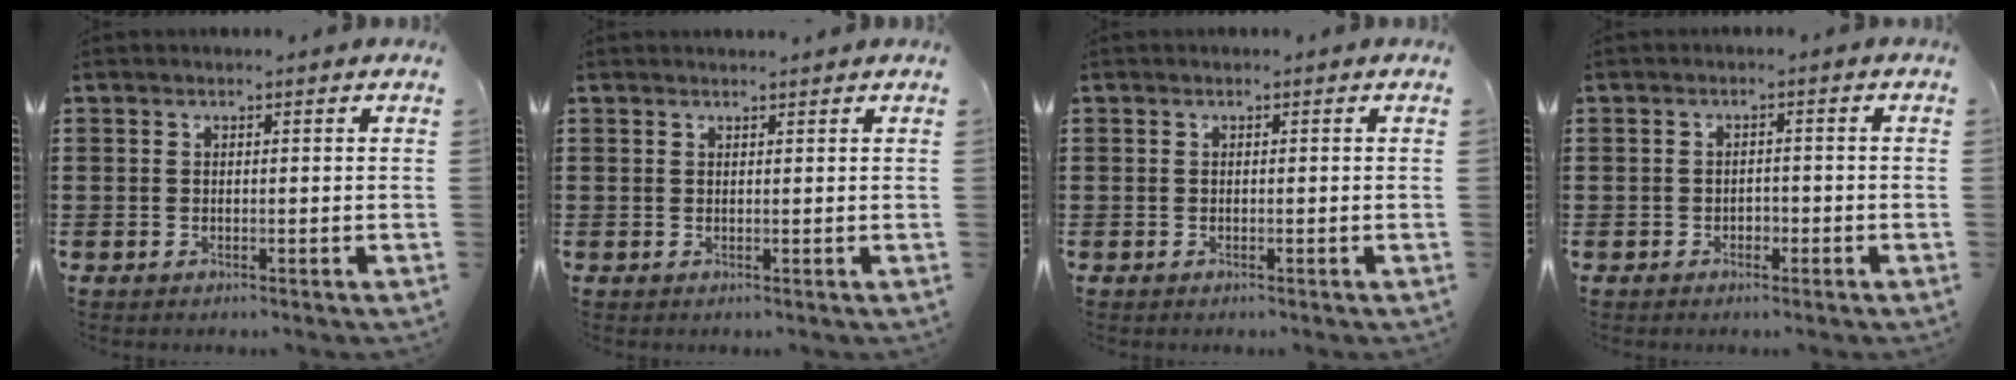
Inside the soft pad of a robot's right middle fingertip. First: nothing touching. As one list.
[{"total": 0.9, "force": [0.9, -0.1, 0.0], "torque": [-0.001, -0.004, 0.017]}, {"total": 0.0}, {"total": 1.2, "force": [-0.8, 0.9, 0.3], "torque": [-0.007, -0.001, -0.019]}]